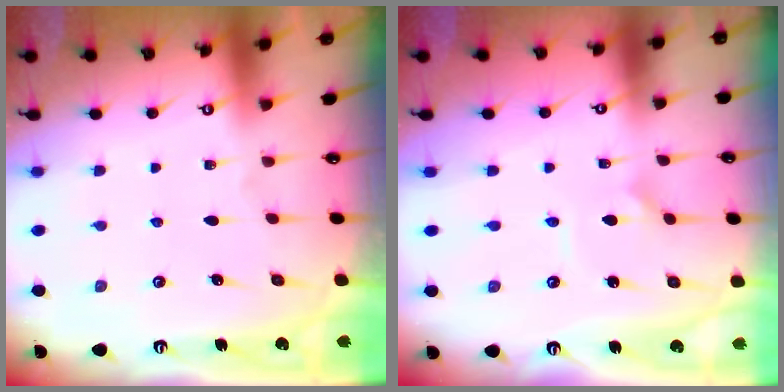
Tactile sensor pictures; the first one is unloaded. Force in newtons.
{"total": 1.6, "press": 1.5, "slide": 0.4}